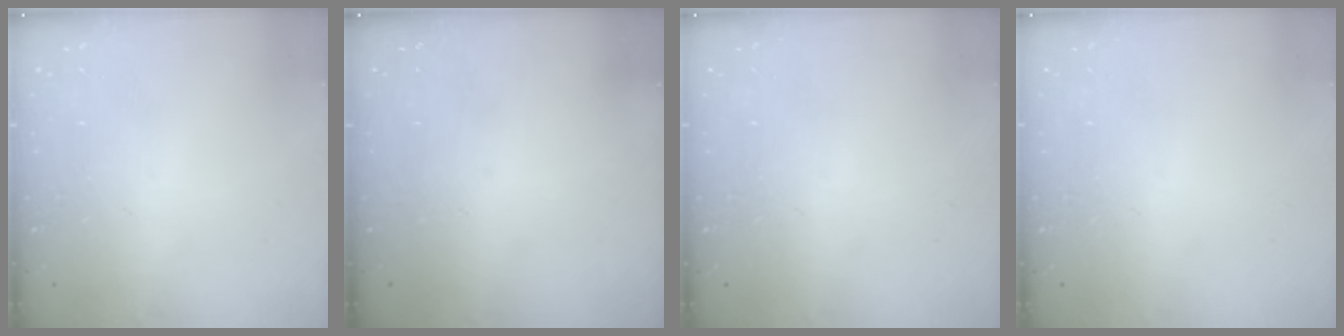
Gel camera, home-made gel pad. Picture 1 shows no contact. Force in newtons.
{"total": 0.0}
{"total": 0.0}
{"total": 0.0}